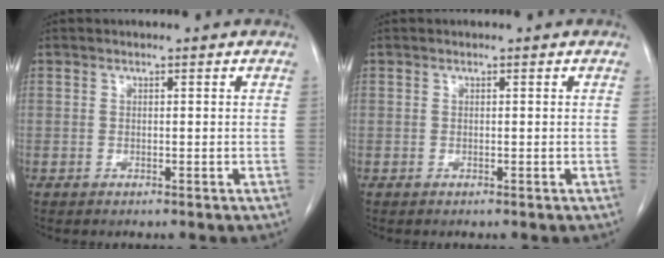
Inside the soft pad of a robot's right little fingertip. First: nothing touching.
{"total": 0.0}